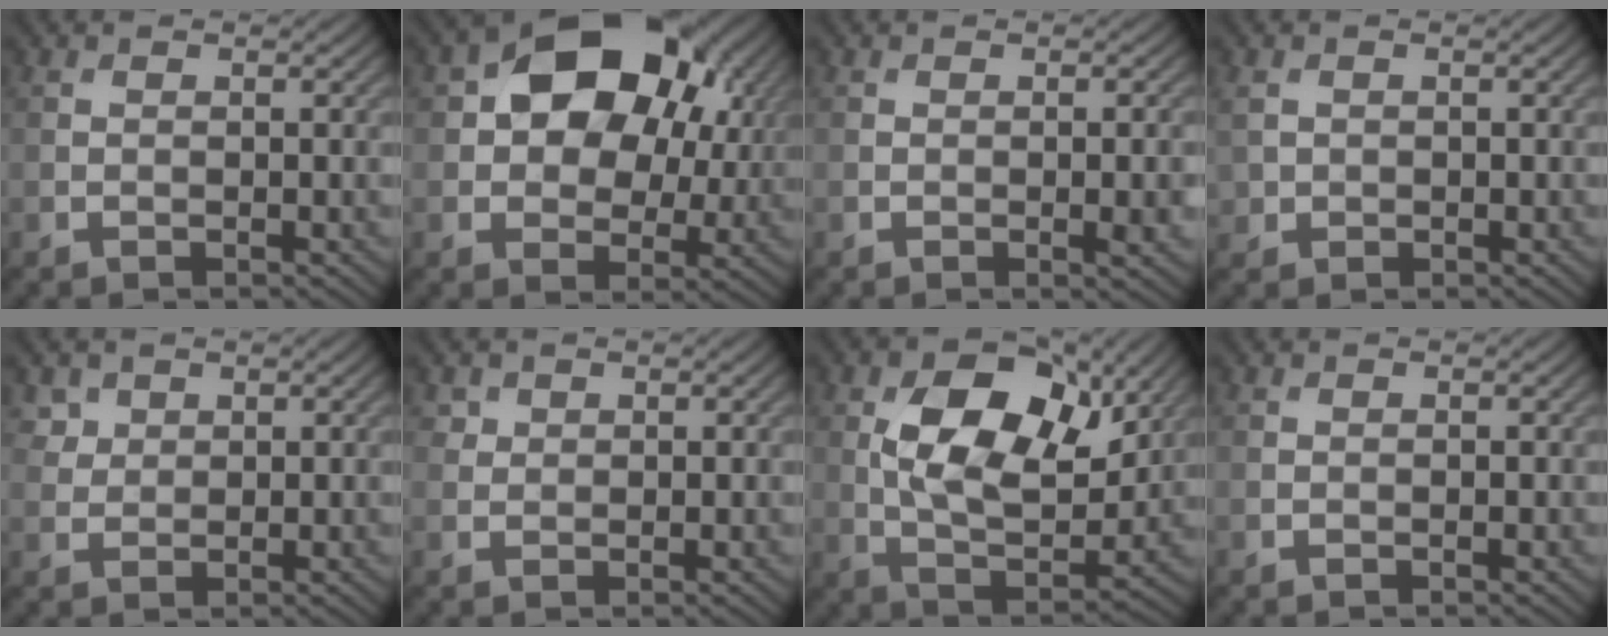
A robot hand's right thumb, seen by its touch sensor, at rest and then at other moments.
{"total": 14.8, "force": [4.5, 10.2, 9.8], "torque": [-0.152, 0.014, 0.068]}
{"total": 2.8, "force": [-0.4, 0.7, 2.7], "torque": [-0.037, -0.003, -0.004]}
{"total": 2.0, "force": [0.5, 1.7, 0.8], "torque": [-0.023, -0.003, 0.009]}
{"total": 2.2, "force": [1.4, 1.7, 0.5], "torque": [-0.016, -0.010, 0.034]}
{"total": 1.3, "force": [0.7, 1.1, 0.2], "torque": [0.001, -0.003, 0.013]}
{"total": 13.1, "force": [3.9, 7.5, 10.0], "torque": [-0.177, -0.007, 0.070]}
{"total": 0.0}